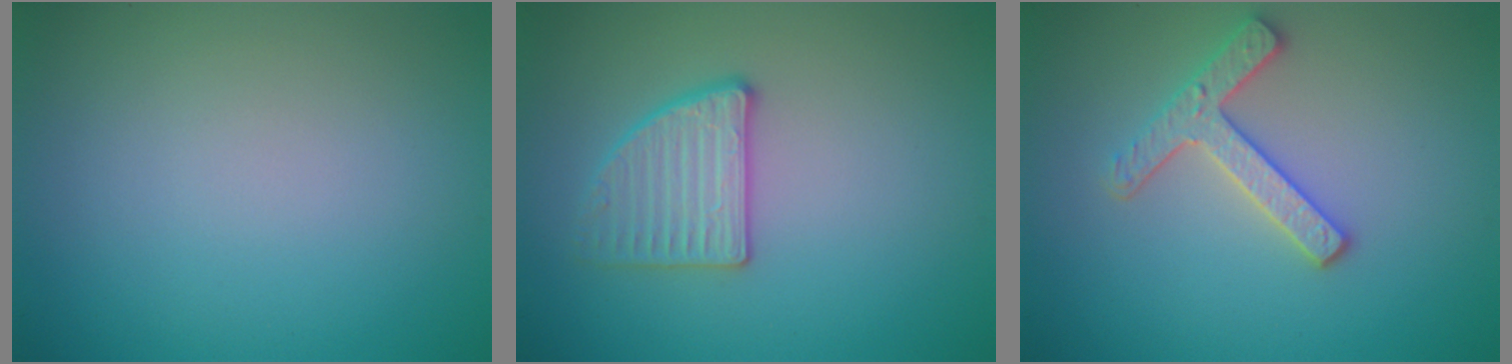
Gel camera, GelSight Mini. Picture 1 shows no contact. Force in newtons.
{"total": 2.8, "press": 2.8, "slide": 0.3}
{"total": 2.8, "press": 2.7, "slide": 0.9}